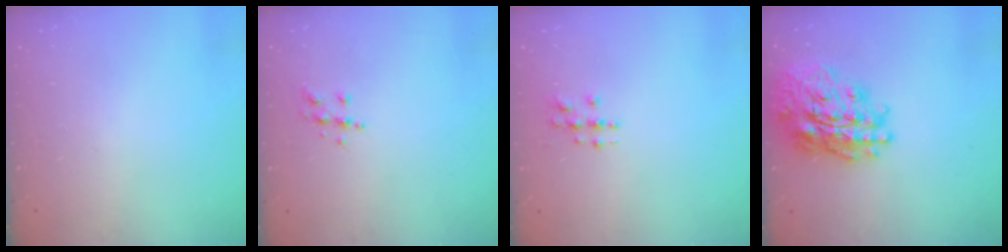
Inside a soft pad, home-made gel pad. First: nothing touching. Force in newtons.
{"total": 6.2, "press": 6.2, "slide": 0.6}
{"total": 3.0, "press": 3.0, "slide": 0.1}
{"total": 23.0, "press": 22.8, "slide": 2.4}